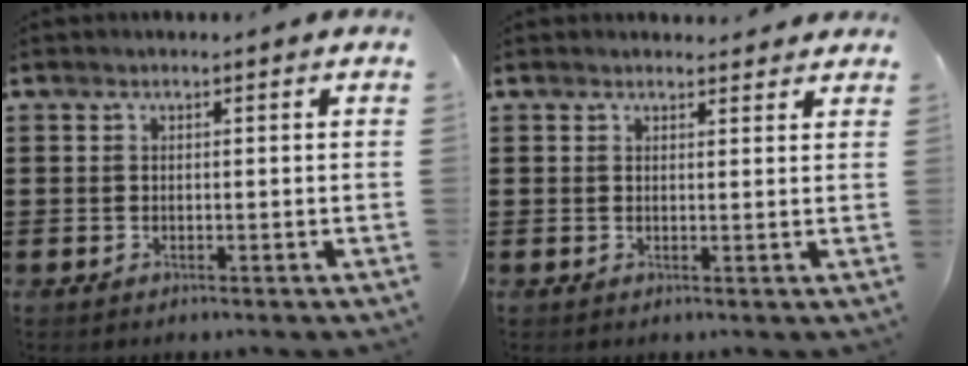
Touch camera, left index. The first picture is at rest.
{"total": 1.6, "force": [1.5, 0.4, 0.1], "torque": [0.001, 0.000, 0.028]}